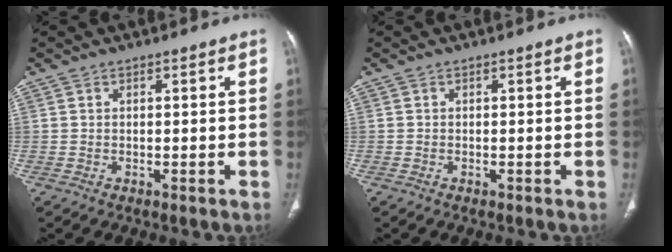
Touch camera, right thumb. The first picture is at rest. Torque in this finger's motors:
{"motor_torque": [2.03, 0.93, 0.85, -0.98, 0.14]}